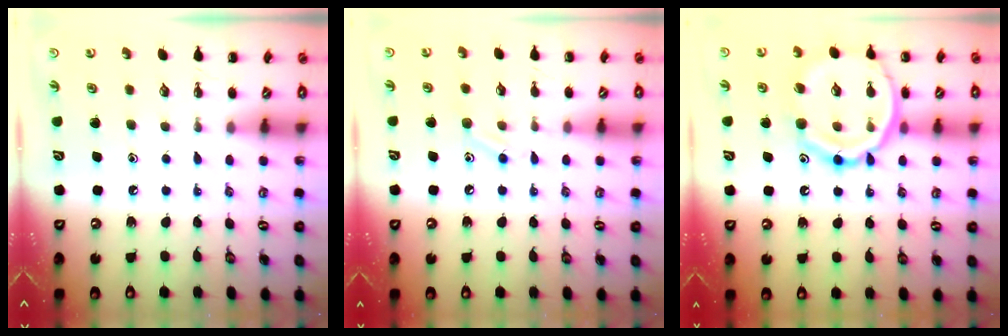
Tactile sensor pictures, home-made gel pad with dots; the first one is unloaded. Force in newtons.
{"total": 7.6, "press": 7.5, "slide": 1.4}
{"total": 17.7, "press": 17.6, "slide": 2.0}